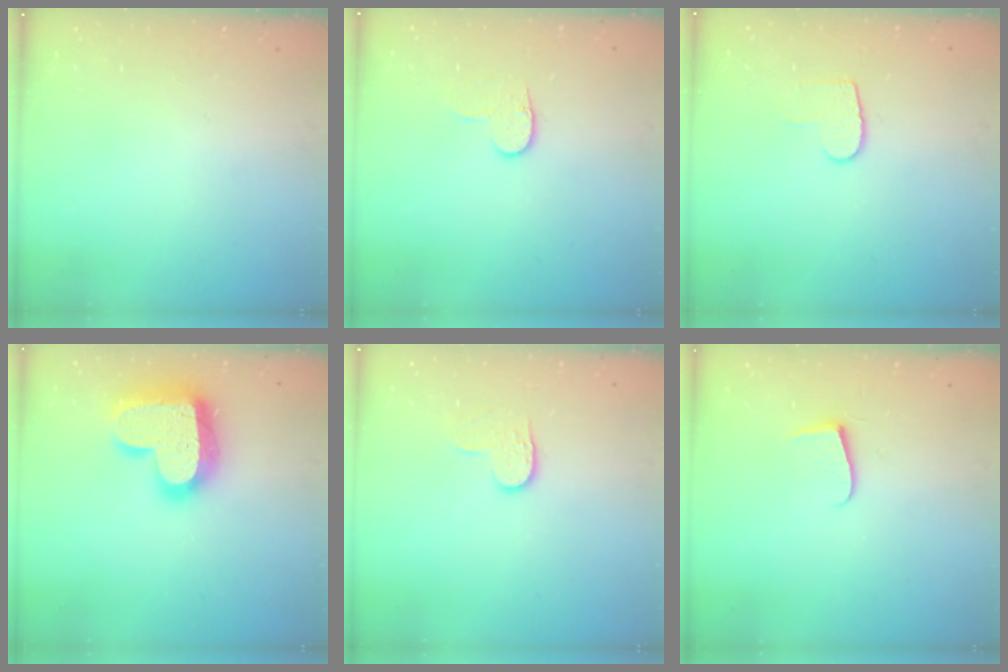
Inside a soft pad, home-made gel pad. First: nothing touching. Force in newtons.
{"total": 5.7, "press": 5.6, "slide": 0.6}
{"total": 6.3, "press": 6.3, "slide": 0.4}
{"total": 22.1, "press": 22.0, "slide": 1.5}
{"total": 4.7, "press": 4.7, "slide": 0.4}
{"total": 6.8, "press": 6.8, "slide": 0.6}